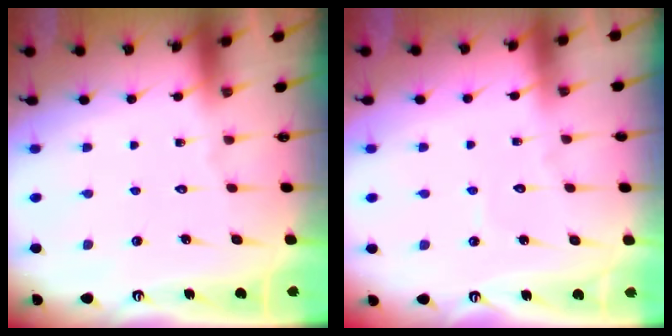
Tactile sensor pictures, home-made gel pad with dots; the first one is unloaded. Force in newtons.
{"total": 2.7, "press": 2.6, "slide": 0.3}